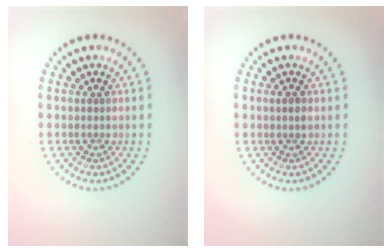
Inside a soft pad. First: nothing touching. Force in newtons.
{"total": 0.8, "press": 0.7, "slide": 0.4}